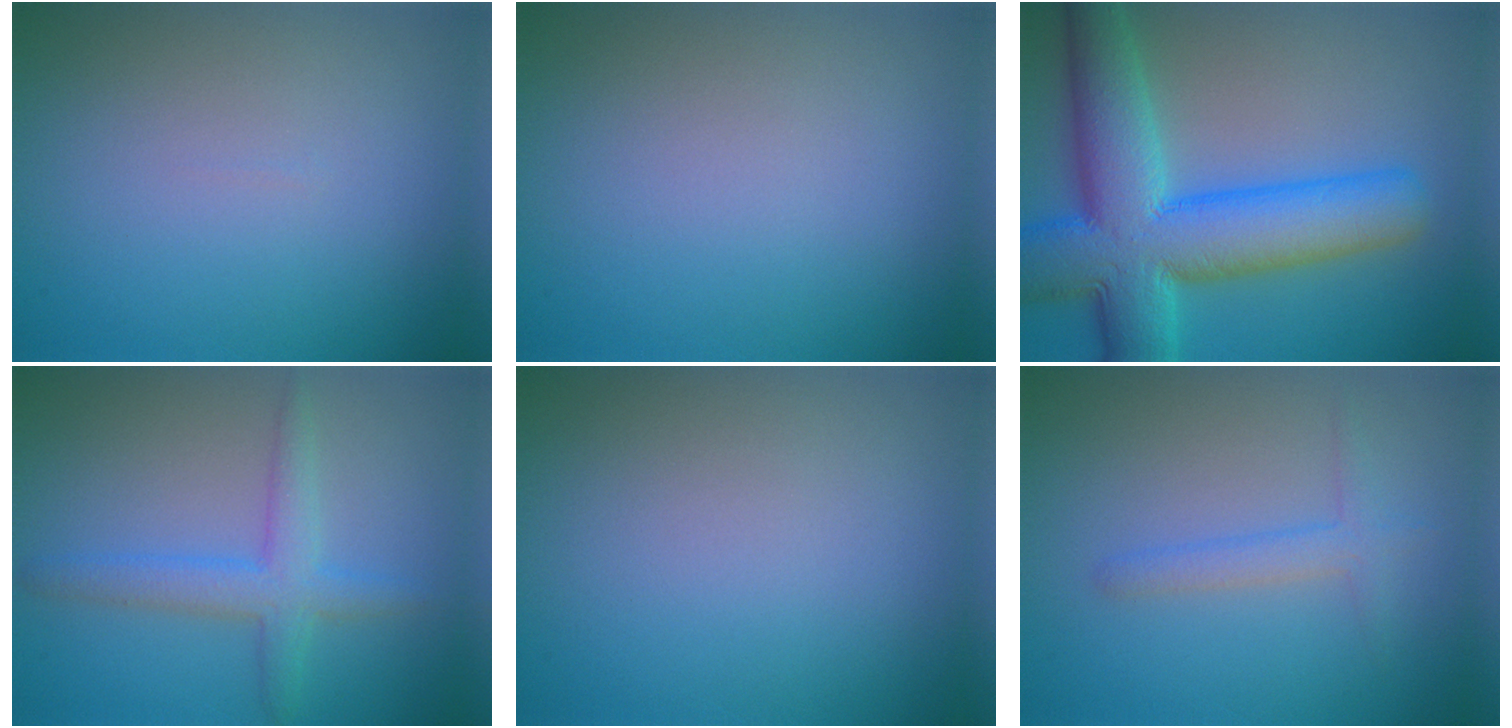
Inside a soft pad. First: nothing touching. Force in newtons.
{"total": 0.0}
{"total": 12.1, "press": 12.1, "slide": 0.3}
{"total": 3.3, "press": 3.3, "slide": 0.1}
{"total": 0.0}
{"total": 1.8, "press": 1.8, "slide": 0.1}